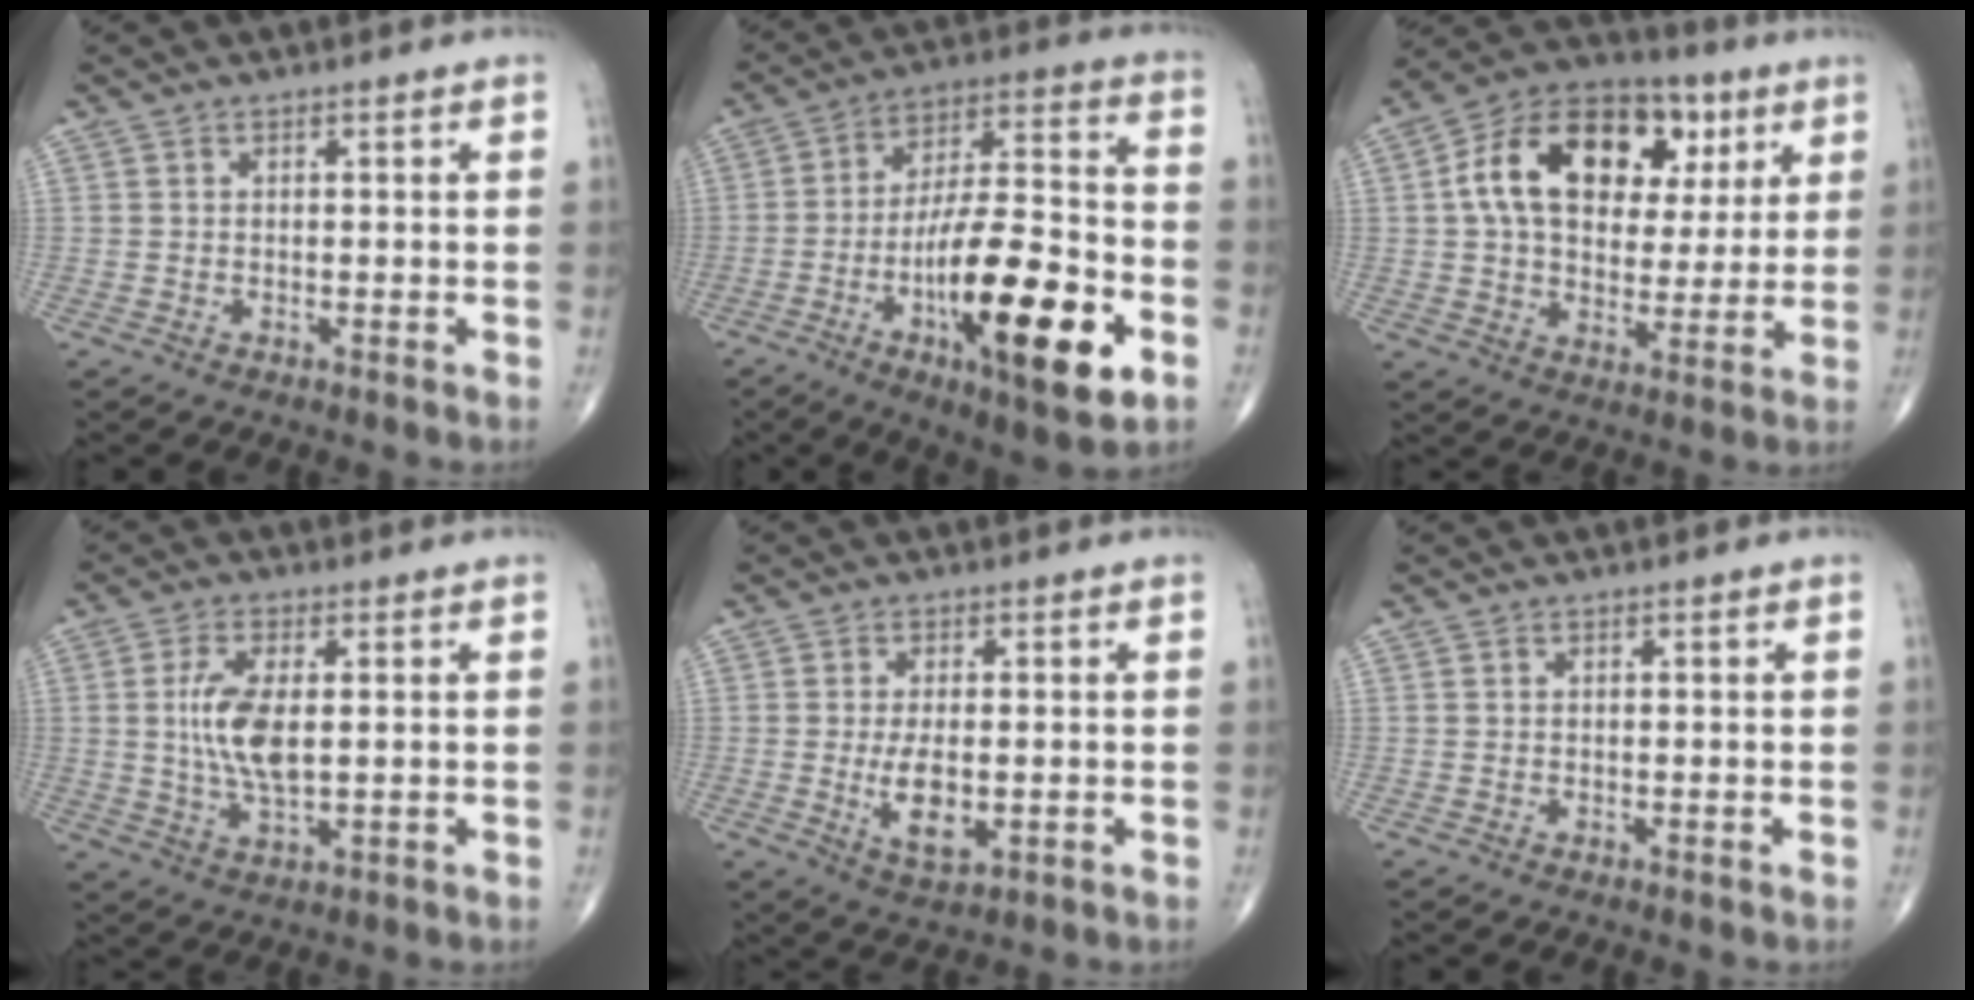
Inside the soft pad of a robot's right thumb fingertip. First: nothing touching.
{"total": 24.0, "force": [-8.1, 6.9, 21.5], "torque": [-0.351, 0.025, -0.124]}
{"total": 21.0, "force": [5.8, 13.8, 14.7], "torque": [-0.214, 0.012, 0.087]}
{"total": 8.7, "force": [0.8, 3.7, 7.9], "torque": [-0.164, -0.009, 0.020]}
{"total": 6.5, "force": [-0.9, 2.9, 5.8], "torque": [-0.104, -0.013, -0.010]}
{"total": 0.0}